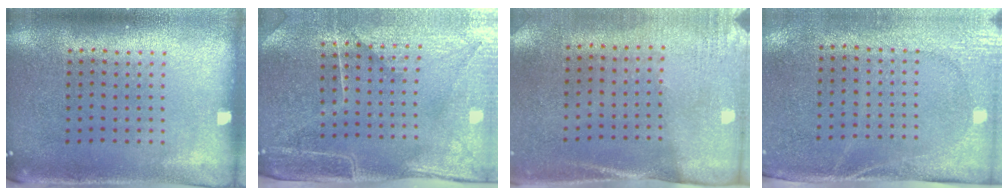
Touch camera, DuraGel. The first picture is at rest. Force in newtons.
{"total": 4.4, "press": 3.8, "slide": 2.2}
{"total": 2.6, "press": 2.3, "slide": 1.3}
{"total": 2.7, "press": 2.3, "slide": 1.4}